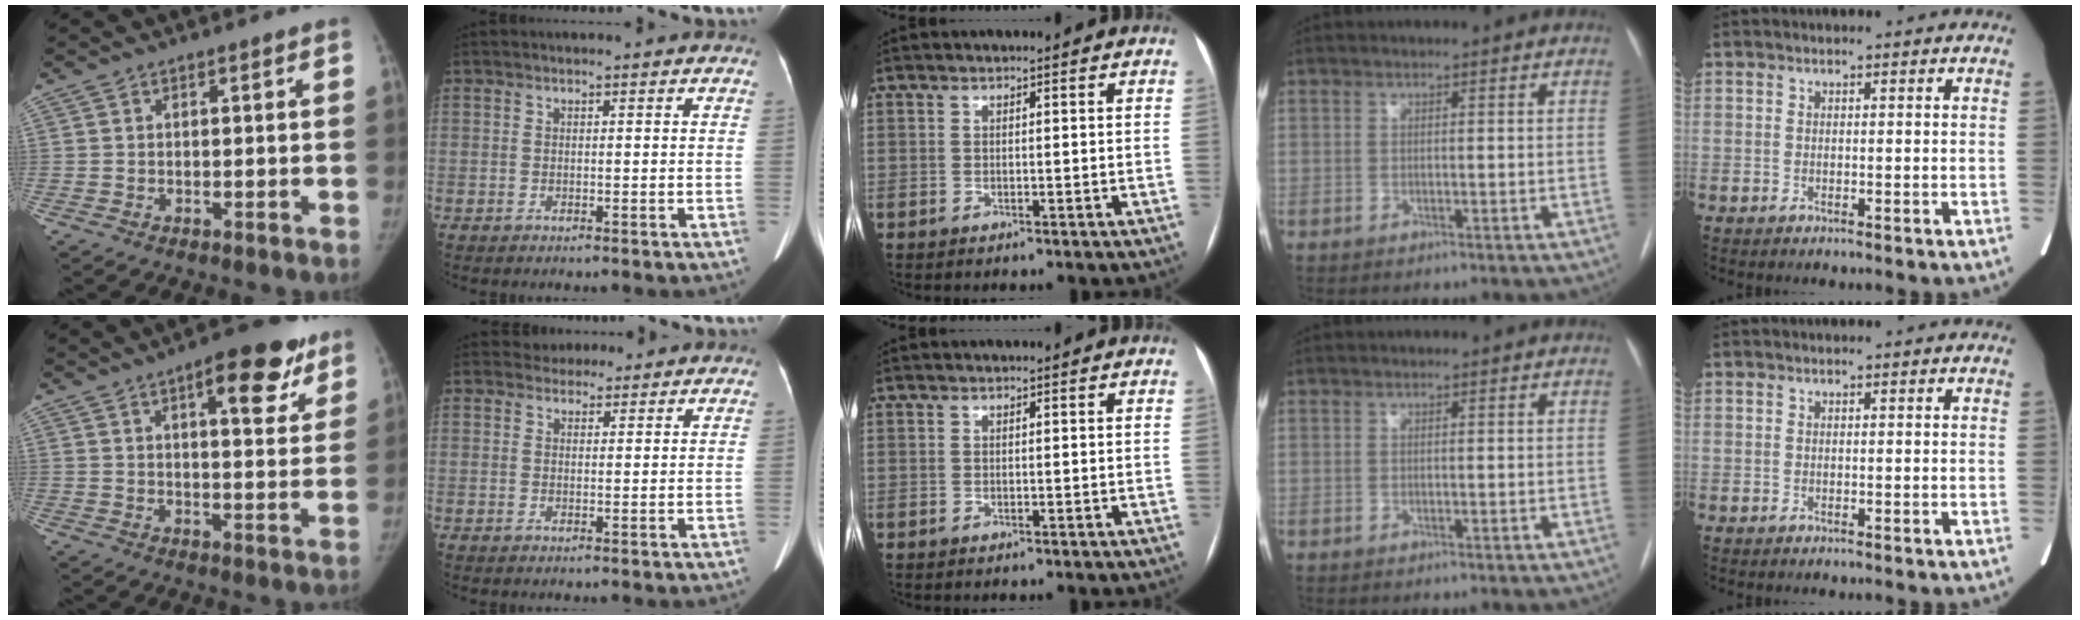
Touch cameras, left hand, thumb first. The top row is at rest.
{"thumb": {"total": 12.9, "force": [7.2, 4.7, 9.7], "torque": [-0.091, -0.025, 0.093]}, "index": {"total": 2.7, "force": [2.3, 1.4, -0.2], "torque": [0.007, 0.011, 0.031]}}